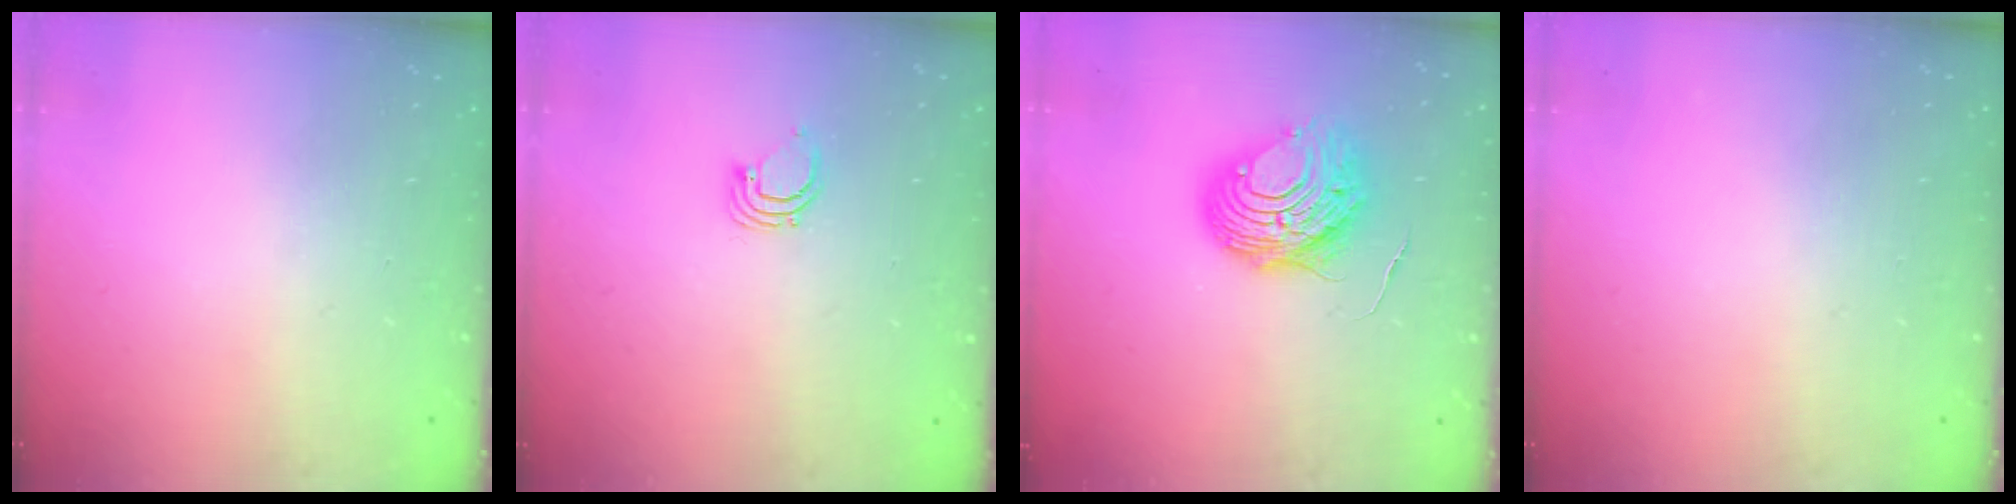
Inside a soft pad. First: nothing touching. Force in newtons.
{"total": 2.3, "press": 2.3, "slide": 0.1}
{"total": 11.1, "press": 11.1, "slide": 0.9}
{"total": 0.0}